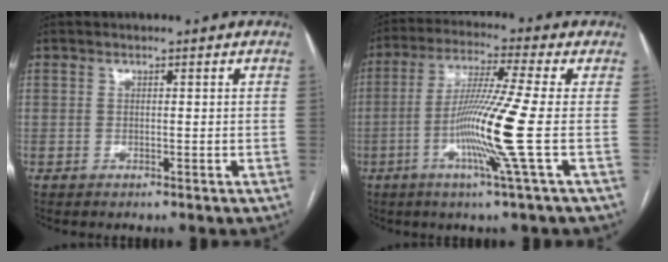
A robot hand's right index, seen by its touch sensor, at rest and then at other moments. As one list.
[{"total": 11.9, "force": [-2.8, -2.6, 11.3], "torque": [-0.217, -0.018, -0.061]}]